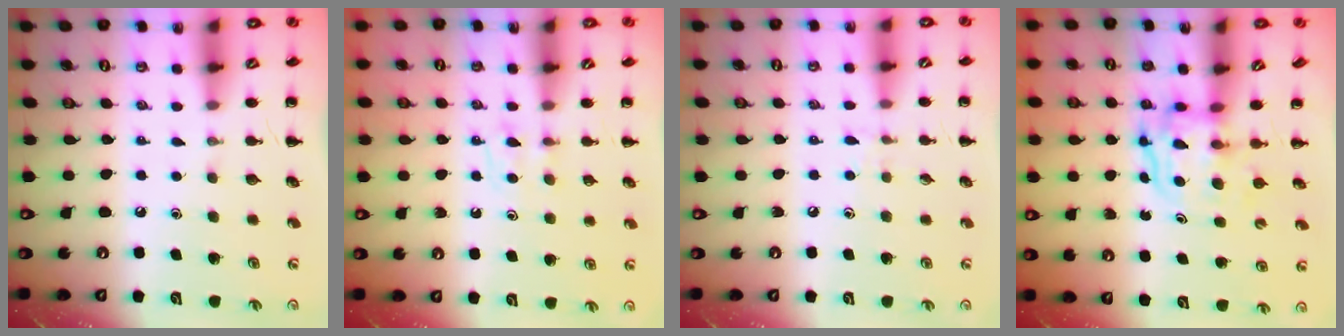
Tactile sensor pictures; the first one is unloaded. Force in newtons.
{"total": 3.8, "press": 3.4, "slide": 1.7}
{"total": 5.7, "press": 5.2, "slide": 2.3}
{"total": 3.6, "press": 3.6, "slide": 0.3}